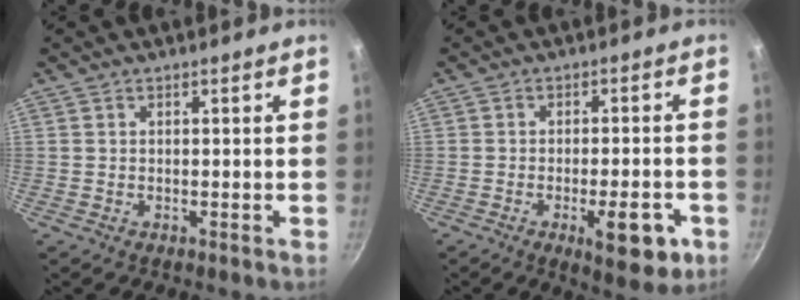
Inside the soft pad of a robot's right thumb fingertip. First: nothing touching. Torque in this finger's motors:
{"motor_torque": [1.41, 0.67, 0.74, -0.04, 0.23]}